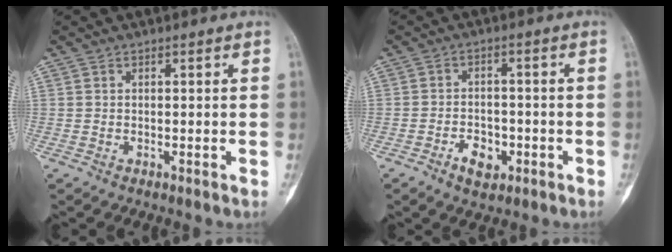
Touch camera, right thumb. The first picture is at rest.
{"total": 5.1, "force": [-2.5, 3.3, 3.0], "torque": [-0.034, 0.017, -0.038]}